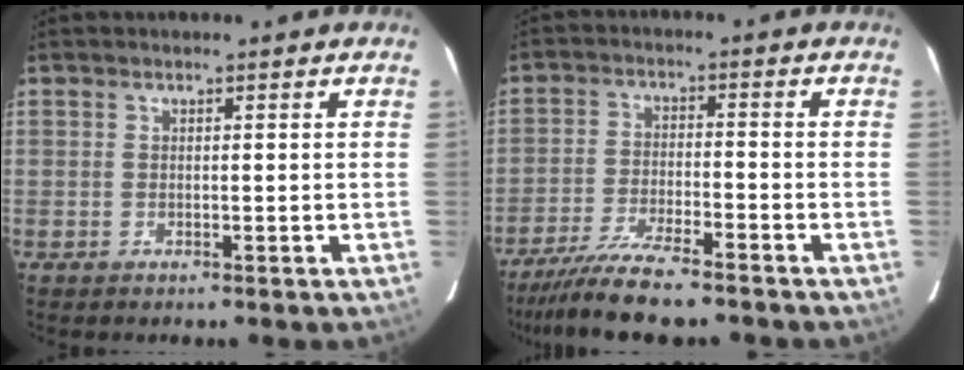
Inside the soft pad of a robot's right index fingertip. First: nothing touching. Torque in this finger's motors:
{"motor_torque": [1.07, -1.06, 0.49, 0.15]}